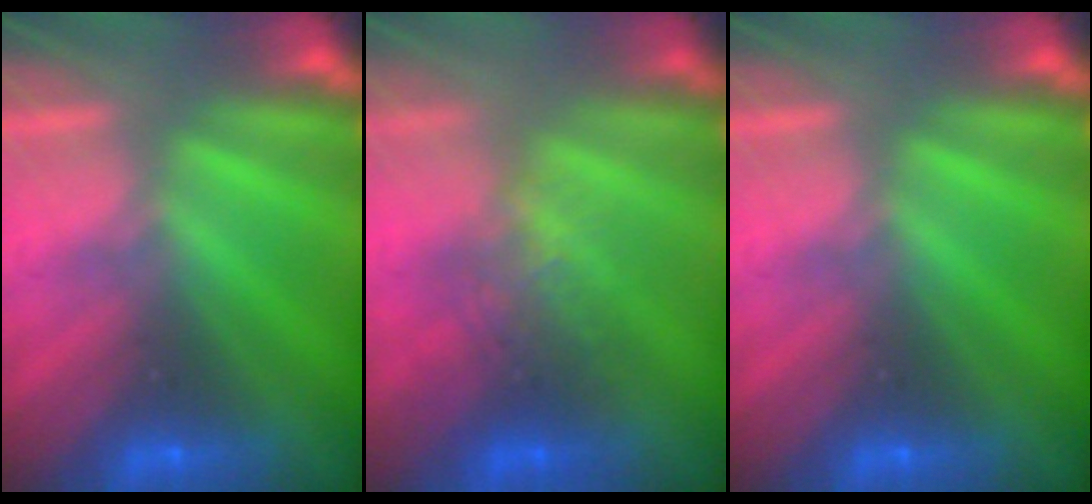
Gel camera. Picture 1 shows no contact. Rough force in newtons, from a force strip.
{"total": 2.8}
{"total": 0.0}